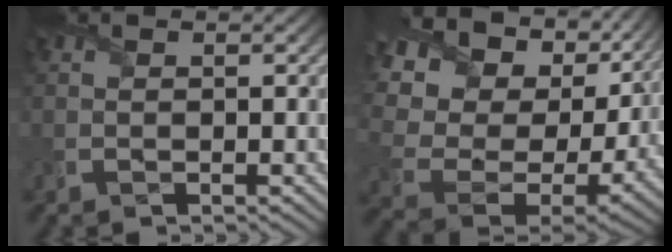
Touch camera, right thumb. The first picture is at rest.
{"total": 16.9, "force": [4.2, 11.4, 11.8], "torque": [-0.266, -0.004, 0.114]}